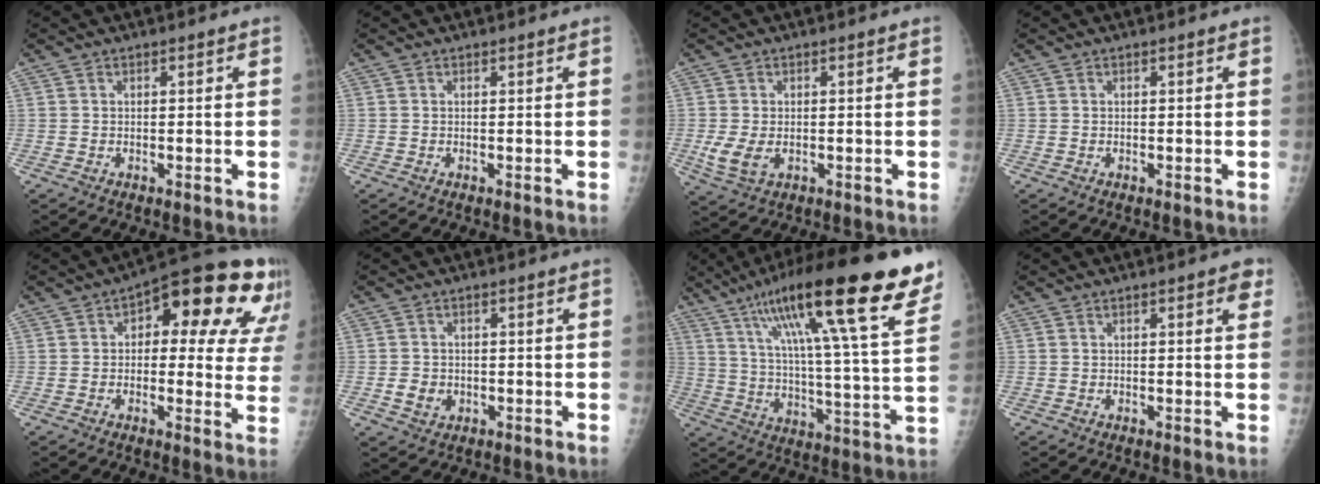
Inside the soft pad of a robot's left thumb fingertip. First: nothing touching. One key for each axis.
{"total": 0.0}
{"total": 5.3, "fx": -1.1, "fy": 3.3, "fz": 4.1, "tx": -0.092, "ty": -0.002, "tz": -0.015}
{"total": 0.0}
{"total": 19.3, "fx": 8.2, "fy": 9.3, "fz": 14.8, "tx": -0.130, "ty": 0.012, "tz": 0.093}
{"total": 3.6, "fx": -0.9, "fy": 3.0, "fz": 1.7, "tx": -0.019, "ty": 0.004, "tz": -0.009}
{"total": 28.4, "fx": 16.8, "fy": 4.7, "fz": 22.4, "tx": -0.346, "ty": -0.033, "tz": 0.265}
{"total": 3.3, "fx": 1.2, "fy": 1.1, "fz": 2.9, "tx": -0.029, "ty": 0.001, "tz": 0.011}